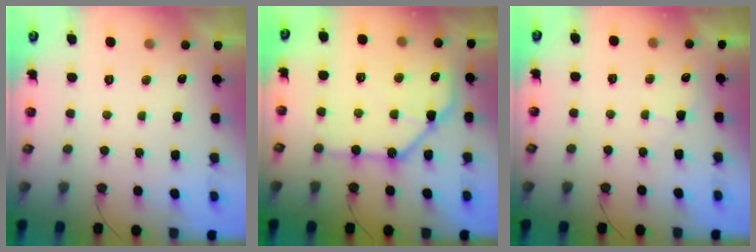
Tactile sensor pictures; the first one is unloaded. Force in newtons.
{"total": 15.0, "press": 14.9, "slide": 1.7}
{"total": 3.2, "press": 3.2, "slide": 0.5}